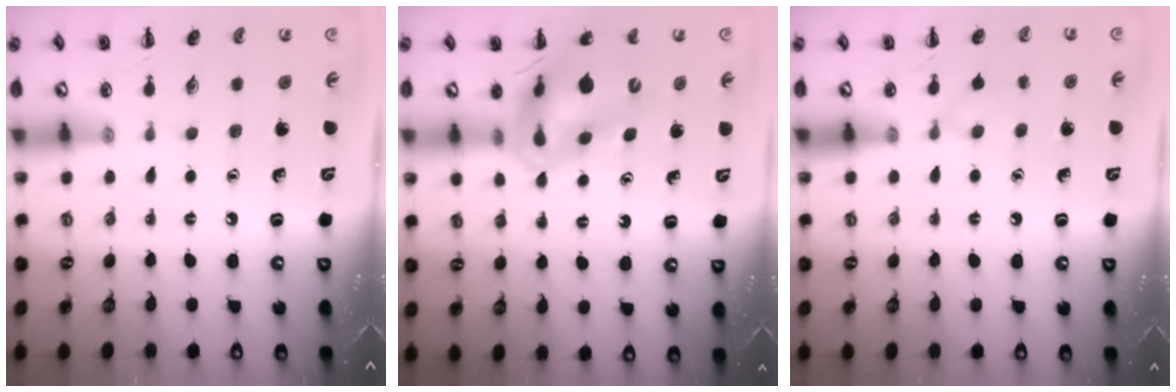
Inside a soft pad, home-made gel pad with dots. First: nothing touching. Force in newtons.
{"total": 10.4, "press": 9.8, "slide": 3.3}
{"total": 5.1, "press": 4.8, "slide": 1.7}